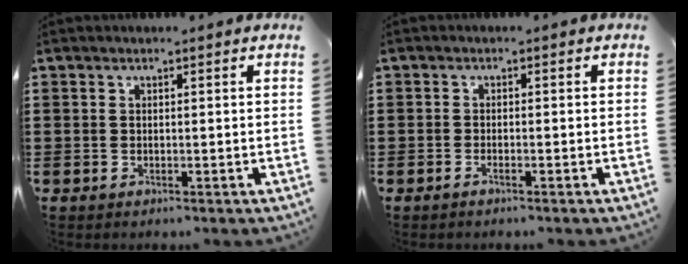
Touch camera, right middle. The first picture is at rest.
{"total": 0.8, "force": [-0.5, 0.1, 0.6], "torque": [-0.012, -0.003, -0.009]}